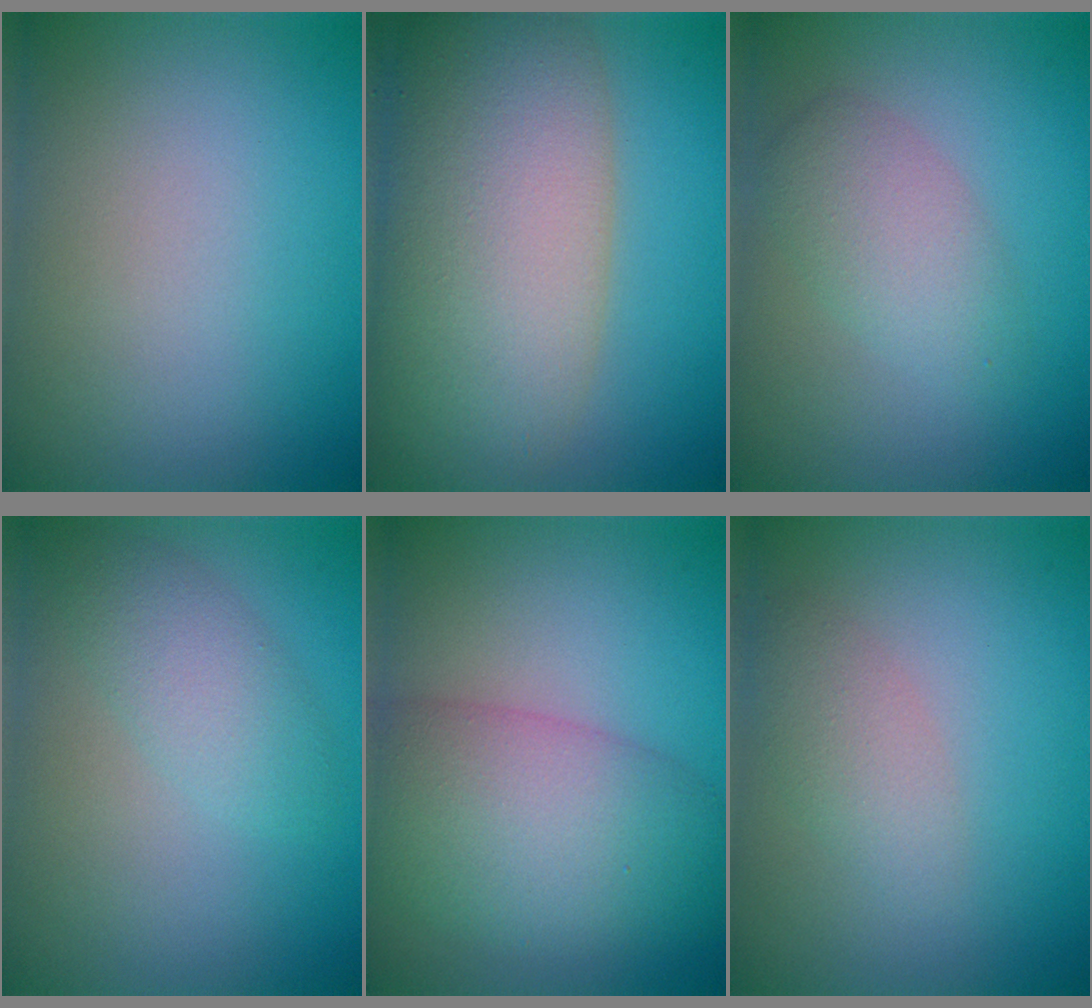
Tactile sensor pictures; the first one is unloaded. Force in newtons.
{"total": 11.8, "press": 11.7, "slide": 0.7}
{"total": 3.2, "press": 3.2, "slide": 0.1}
{"total": 2.7, "press": 2.7, "slide": 0.1}
{"total": 8.0, "press": 7.9, "slide": 0.5}
{"total": 2.1, "press": 2.1, "slide": 0.2}